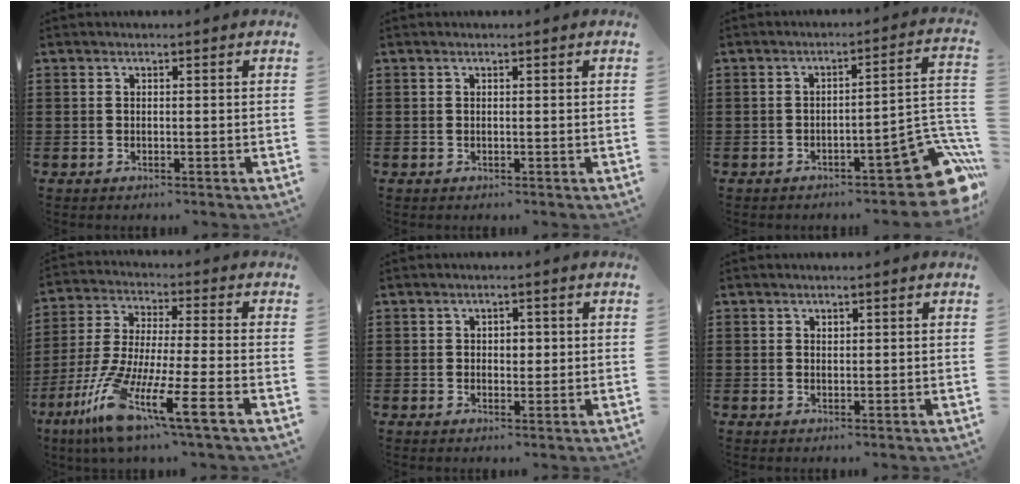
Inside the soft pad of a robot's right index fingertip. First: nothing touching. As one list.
[{"total": 0.0}, {"total": 10.2, "force": [-5.6, 2.9, 8.0], "torque": [-0.087, 0.001, -0.100]}, {"total": 14.2, "force": [-8.5, 1.5, 11.3], "torque": [-0.237, -0.004, -0.156]}, {"total": 1.7, "force": [0.1, 1.2, 1.2], "torque": [-0.018, 0.005, -0.002]}, {"total": 0.6, "force": [0.4, 0.4, 0.1], "torque": [-0.004, 0.001, 0.009]}]